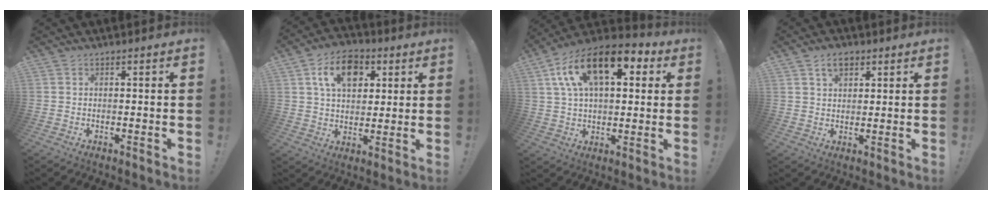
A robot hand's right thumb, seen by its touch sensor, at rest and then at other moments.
{"total": 13.4, "force": [5.3, 9.5, 7.8], "torque": [-0.114, -0.005, 0.099]}
{"total": 19.0, "force": [7.8, 9.5, 14.4], "torque": [-0.248, -0.017, 0.134]}
{"total": 5.1, "force": [2.9, 3.2, 2.7], "torque": [-0.043, -0.002, 0.053]}